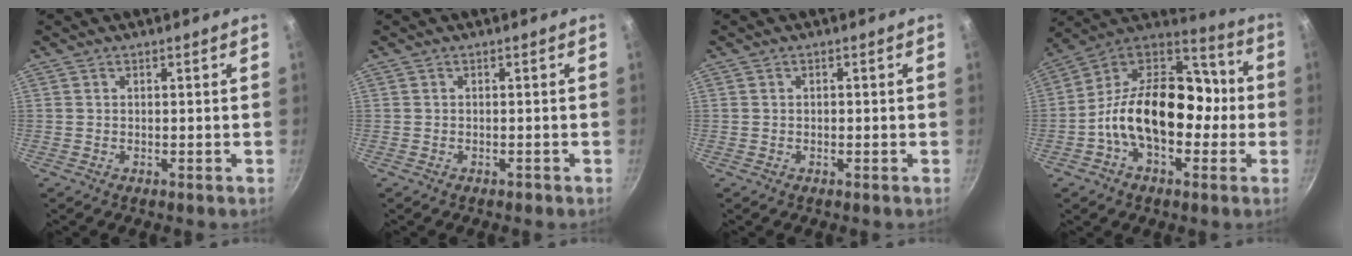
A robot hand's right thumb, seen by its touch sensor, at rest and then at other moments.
{"total": 0.7, "force": [-0.5, 0.4, 0.3], "torque": [-0.003, 0.001, -0.007]}
{"total": 0.5, "force": [-0.1, 0.4, 0.4], "torque": [-0.003, 0.000, -0.002]}
{"total": 19.9, "force": [-2.5, 11.8, 15.9], "torque": [-0.249, 0.044, -0.050]}